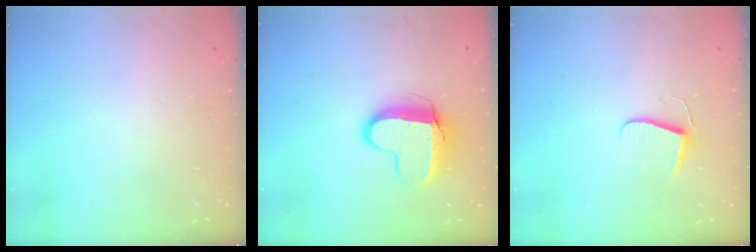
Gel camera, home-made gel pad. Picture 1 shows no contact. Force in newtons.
{"total": 10.5, "press": 10.4, "slide": 0.8}
{"total": 6.2, "press": 6.1, "slide": 0.6}